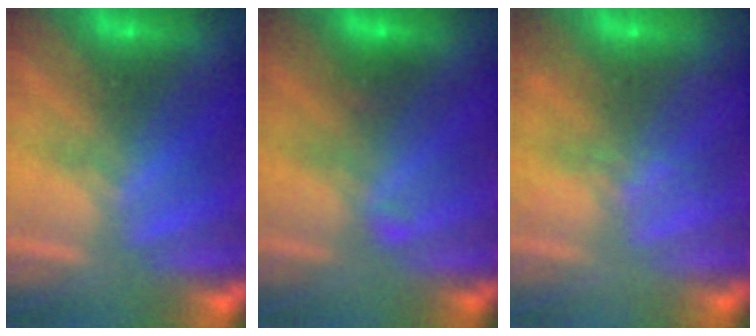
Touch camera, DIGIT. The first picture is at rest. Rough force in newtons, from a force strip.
{"total": 2.2}
{"total": 2.3}